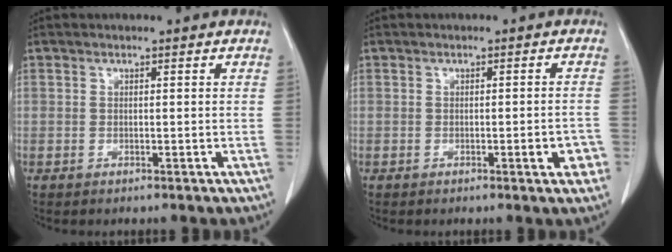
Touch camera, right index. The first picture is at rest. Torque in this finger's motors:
{"motor_torque": [0.07, -0.06, 0.00, 0.03]}